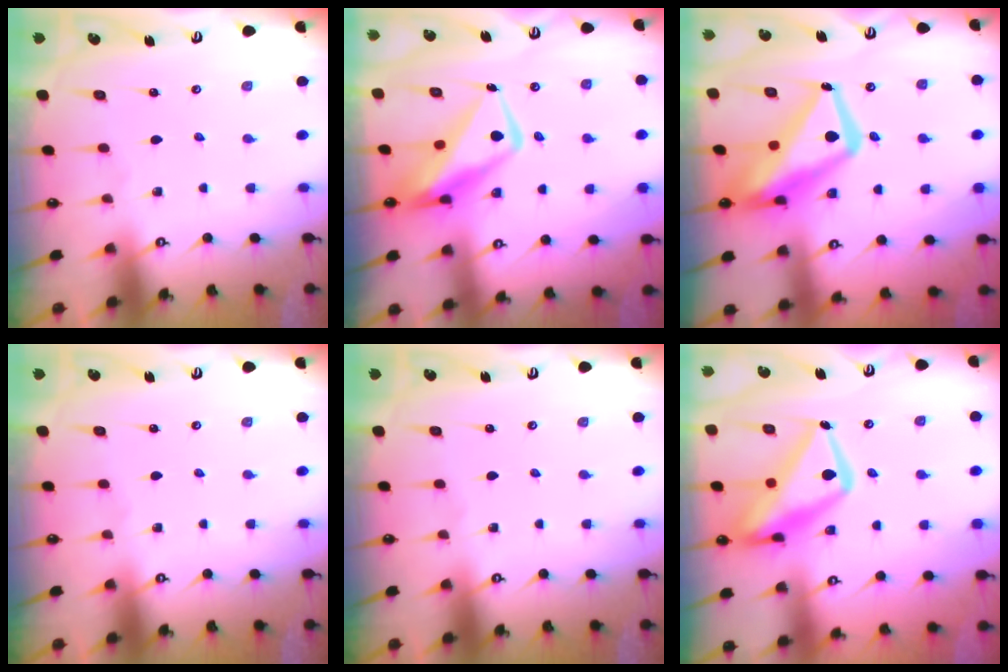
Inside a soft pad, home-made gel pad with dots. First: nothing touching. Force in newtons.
{"total": 13.0, "press": 12.9, "slide": 1.7}
{"total": 19.8, "press": 19.8, "slide": 1.8}
{"total": 0.0}
{"total": 0.0}
{"total": 19.6, "press": 19.5, "slide": 1.6}